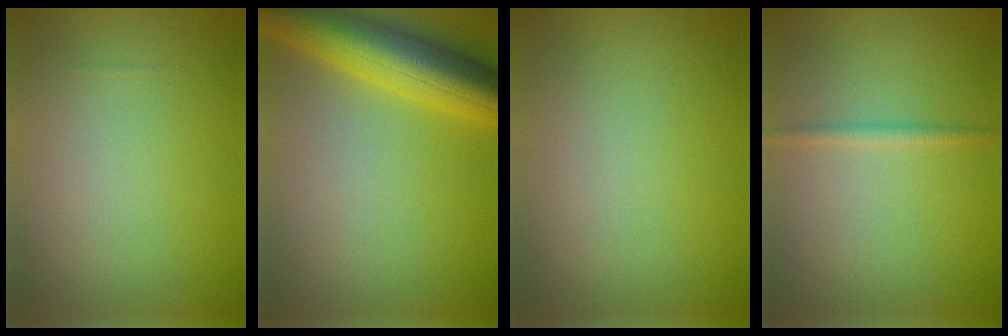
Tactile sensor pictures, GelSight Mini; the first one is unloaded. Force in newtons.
{"total": 9.2, "press": 9.2, "slide": 0.3}
{"total": 0.0}
{"total": 1.1, "press": 1.1, "slide": 0.0}